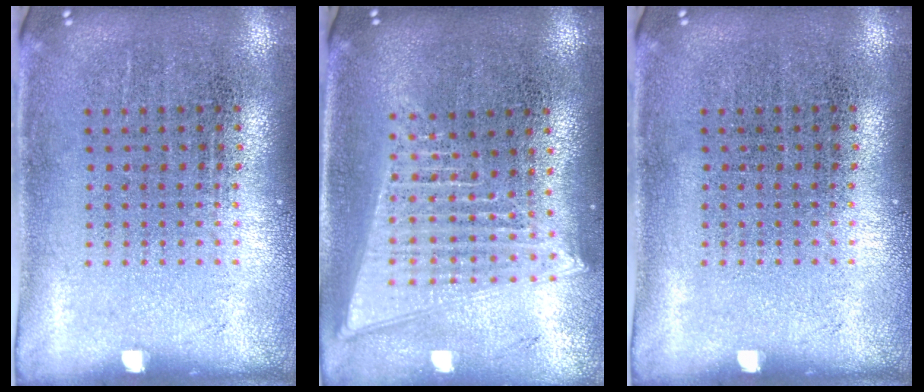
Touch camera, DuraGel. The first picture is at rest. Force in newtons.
{"total": 2.0, "press": 1.7, "slide": 1.1}
{"total": 0.0}